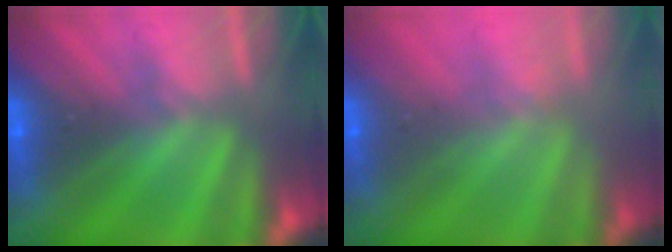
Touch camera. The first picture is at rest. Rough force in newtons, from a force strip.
{"total": 2.0}